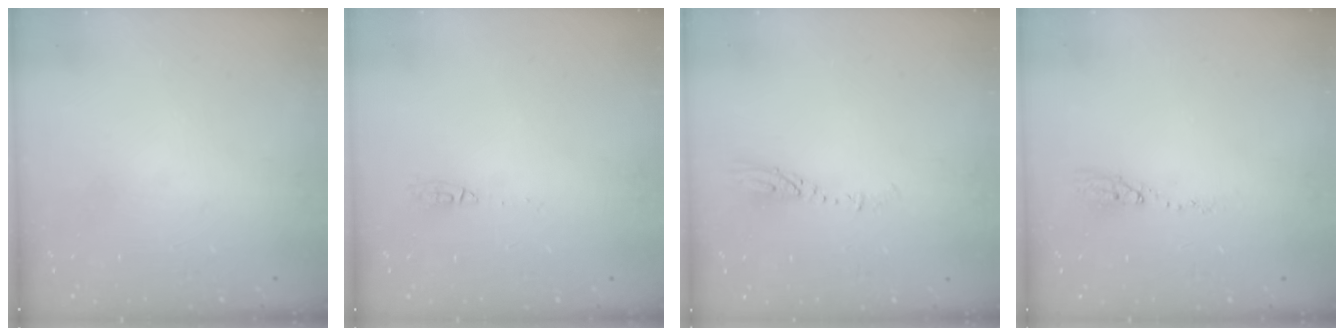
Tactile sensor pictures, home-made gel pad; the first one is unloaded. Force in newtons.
{"total": 12.4, "press": 5.3, "slide": 11.2}
{"total": 3.6, "press": 3.5, "slide": 0.4}
{"total": 4.3, "press": 4.3, "slide": 0.4}